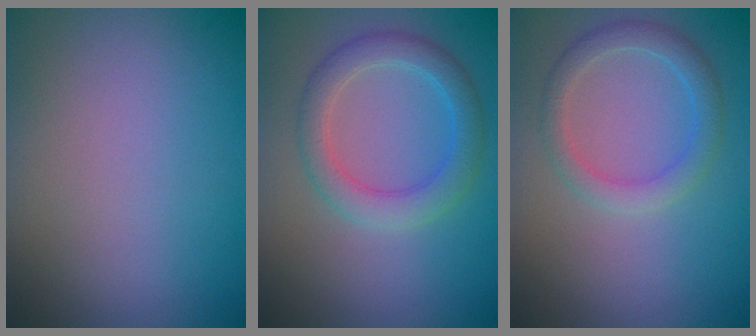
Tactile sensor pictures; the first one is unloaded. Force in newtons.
{"total": 3.6, "press": 3.6, "slide": 0.0}
{"total": 2.7, "press": 2.7, "slide": 0.0}